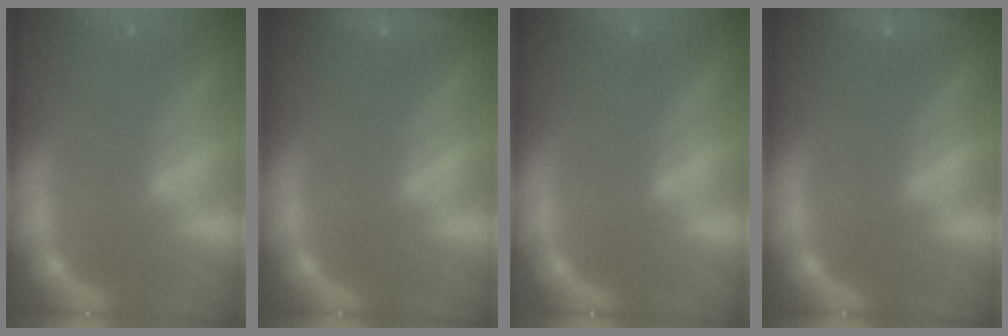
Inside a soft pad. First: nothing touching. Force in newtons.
{"total": 1.9}
{"total": 0.0}
{"total": 1.9}